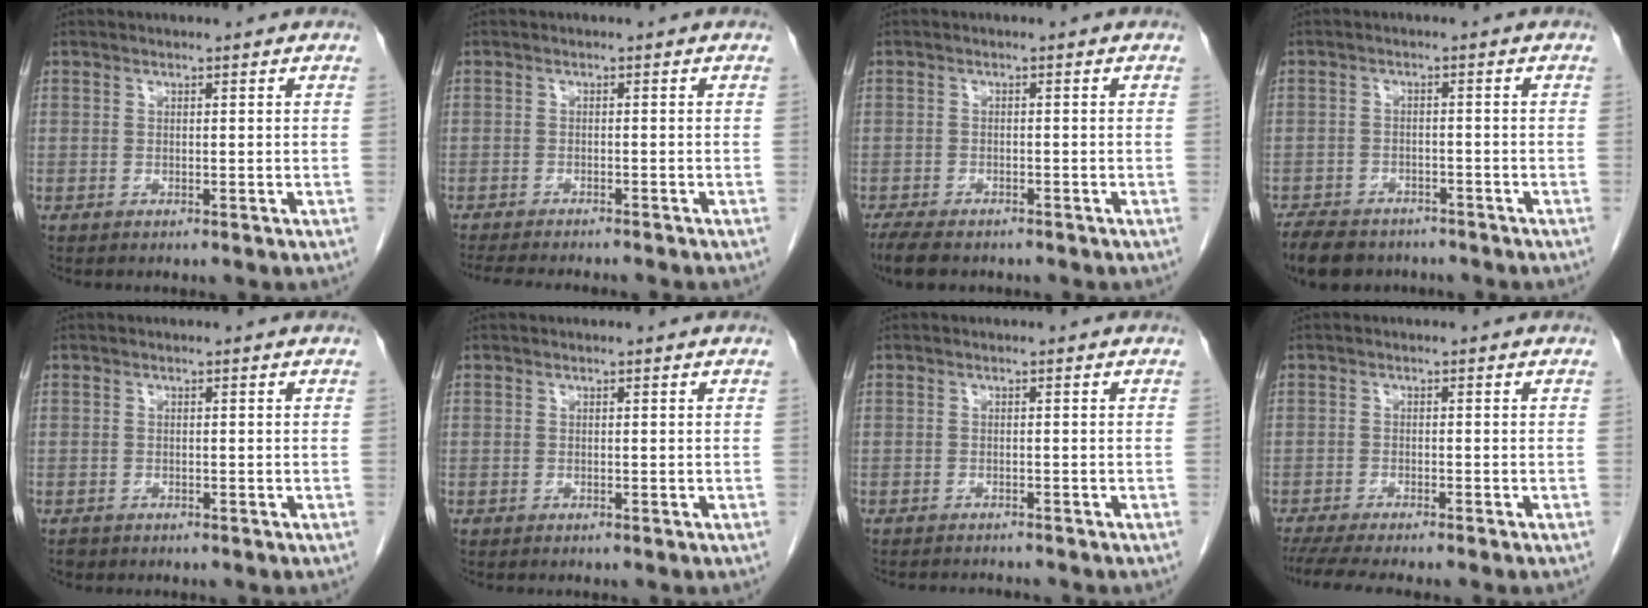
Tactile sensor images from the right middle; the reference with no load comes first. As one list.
[{"total": 10.3, "force": [-9.2, 1.2, 4.6], "torque": [-0.059, -0.017, -0.125]}, {"total": 5.8, "force": [-4.7, 2.0, 2.8], "torque": [-0.050, -0.013, -0.072]}, {"total": 9.2, "force": [-7.5, 4.2, 3.4], "torque": [-0.062, -0.007, -0.111]}, {"total": 1.0, "force": [-0.8, 0.7, 0.0], "torque": [-0.010, 0.001, -0.012]}, {"total": 0.0}, {"total": 3.2, "force": [-3.2, 0.3, 0.5], "torque": [-0.002, -0.007, -0.045]}, {"total": 8.3, "force": [-7.1, 0.3, 4.3], "torque": [-0.057, -0.015, -0.111]}]